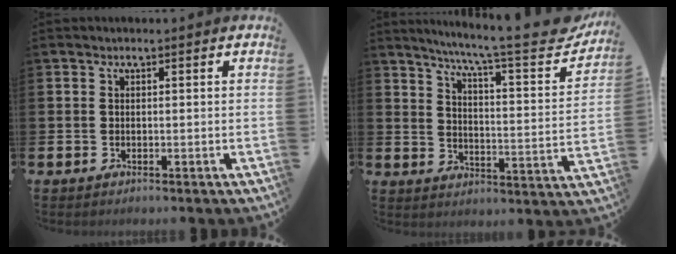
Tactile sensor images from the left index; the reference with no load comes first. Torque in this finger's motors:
{"motor_torque": [0.73, -1.41, 0.34, 0.09]}